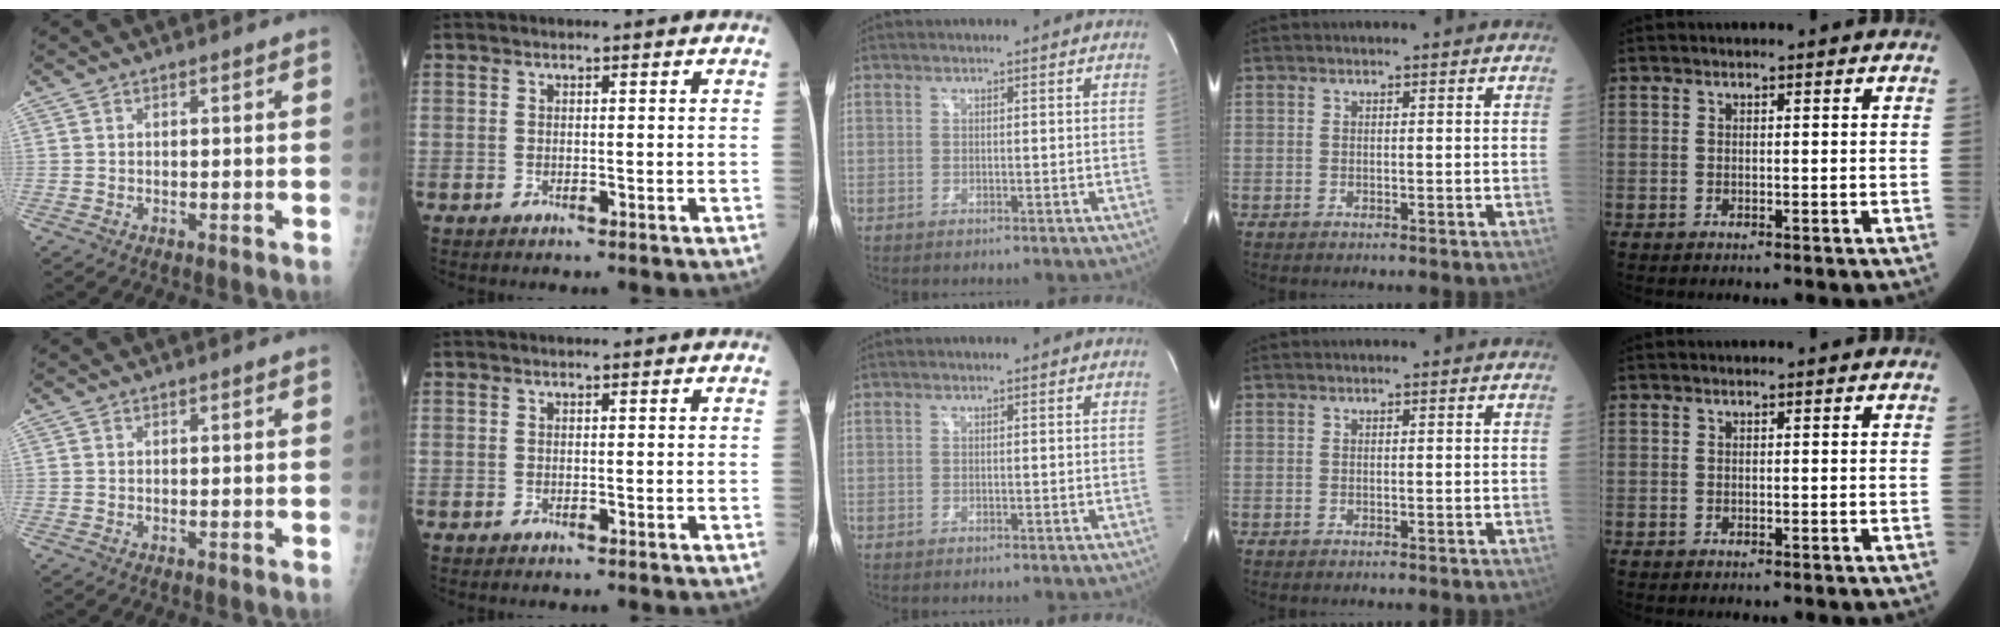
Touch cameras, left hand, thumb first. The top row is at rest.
{}